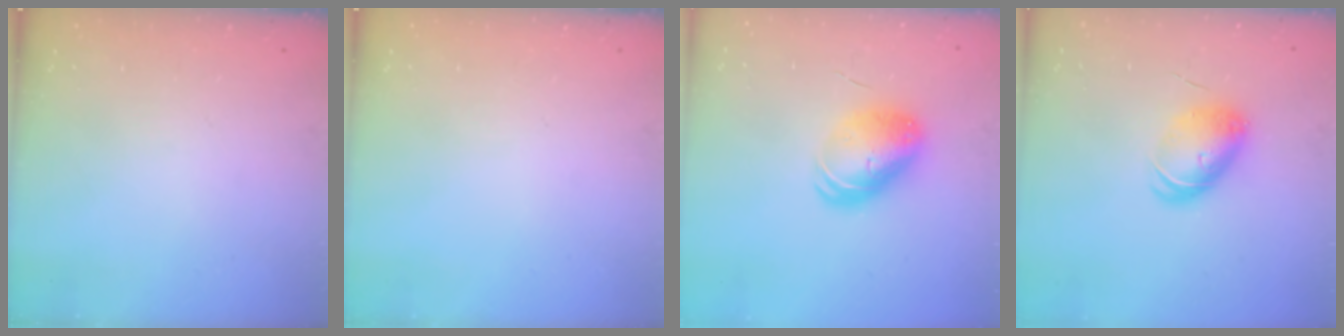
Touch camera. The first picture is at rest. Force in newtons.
{"total": 0.0}
{"total": 10.8, "press": 10.5, "slide": 2.2}
{"total": 8.0, "press": 7.9, "slide": 0.7}